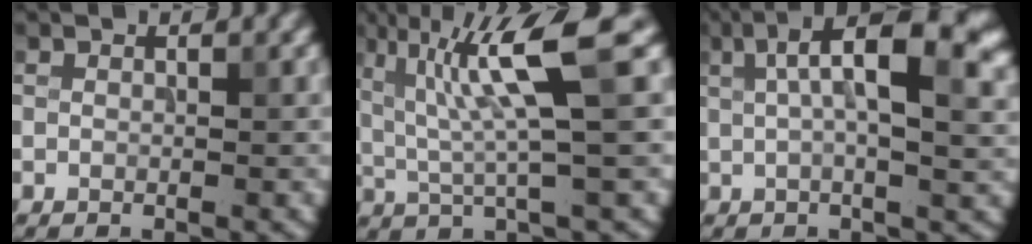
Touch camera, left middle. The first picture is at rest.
{"total": 7.8, "force": [2.1, 1.0, 7.5], "torque": [-0.138, 0.011, 0.037]}
{"total": 9.3, "force": [2.5, 3.0, 8.5], "torque": [-0.121, 0.013, 0.034]}